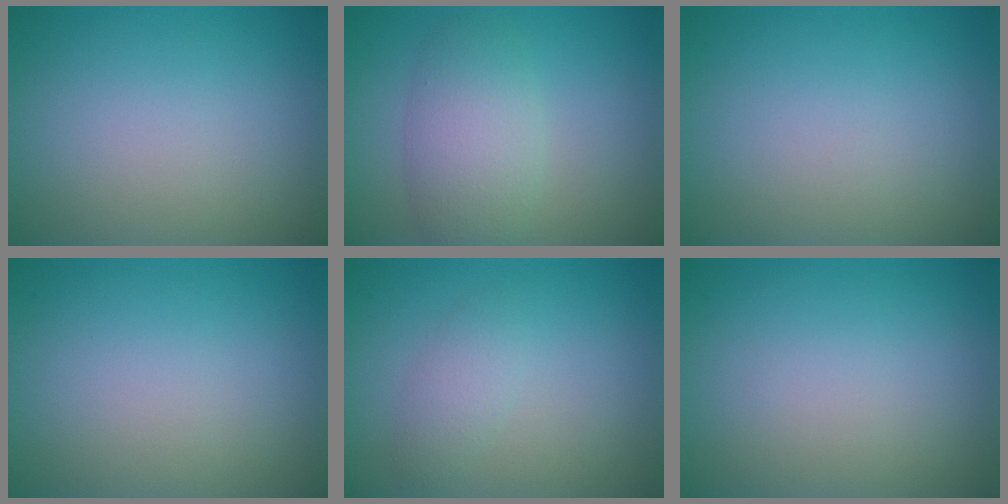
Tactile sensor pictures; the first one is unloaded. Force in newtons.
{"total": 4.4, "press": 4.4, "slide": 0.1}
{"total": 0.0}
{"total": 0.0}
{"total": 1.7, "press": 1.7, "slide": 0.0}
{"total": 0.0}